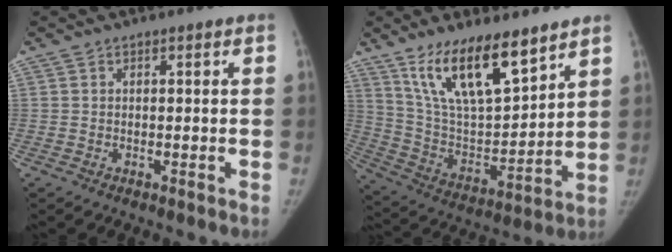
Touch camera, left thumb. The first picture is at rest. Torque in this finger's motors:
{"motor_torque": [0.43, 0.29, 1.58, -1.20, 0.13]}